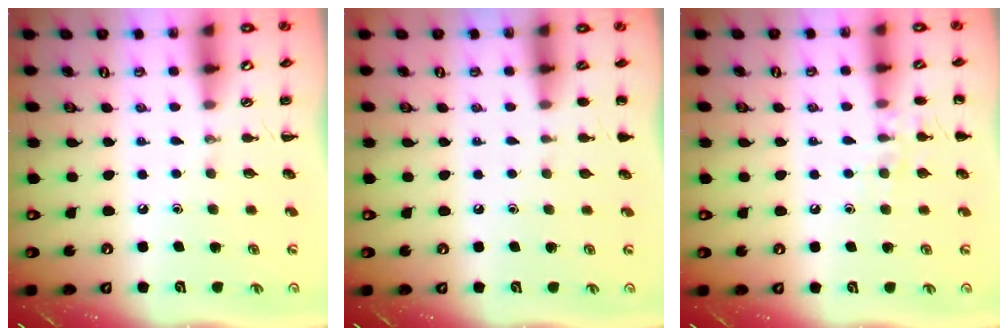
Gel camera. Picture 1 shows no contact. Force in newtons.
{"total": 1.2, "press": 1.2, "slide": 0.1}
{"total": 6.9, "press": 6.8, "slide": 1.4}